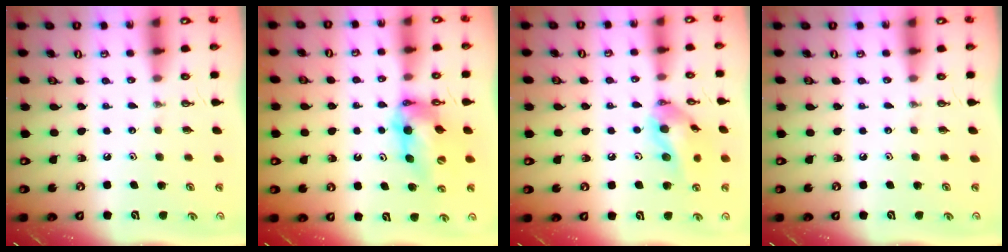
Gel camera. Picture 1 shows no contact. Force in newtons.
{"total": 10.9, "press": 10.8, "slide": 1.0}
{"total": 13.6, "press": 13.5, "slide": 2.3}
{"total": 0.0}